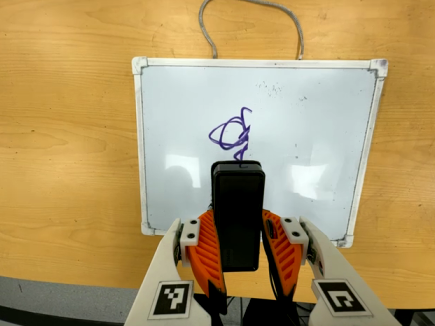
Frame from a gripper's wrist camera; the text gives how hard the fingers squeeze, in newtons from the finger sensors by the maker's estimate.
{"total": 6.5, "left": 5.1, "right": 7.9}